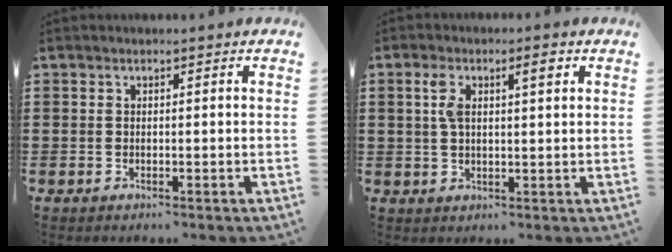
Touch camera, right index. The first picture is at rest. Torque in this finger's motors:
{"motor_torque": [0.18, -0.03, 0.12, 0.10]}